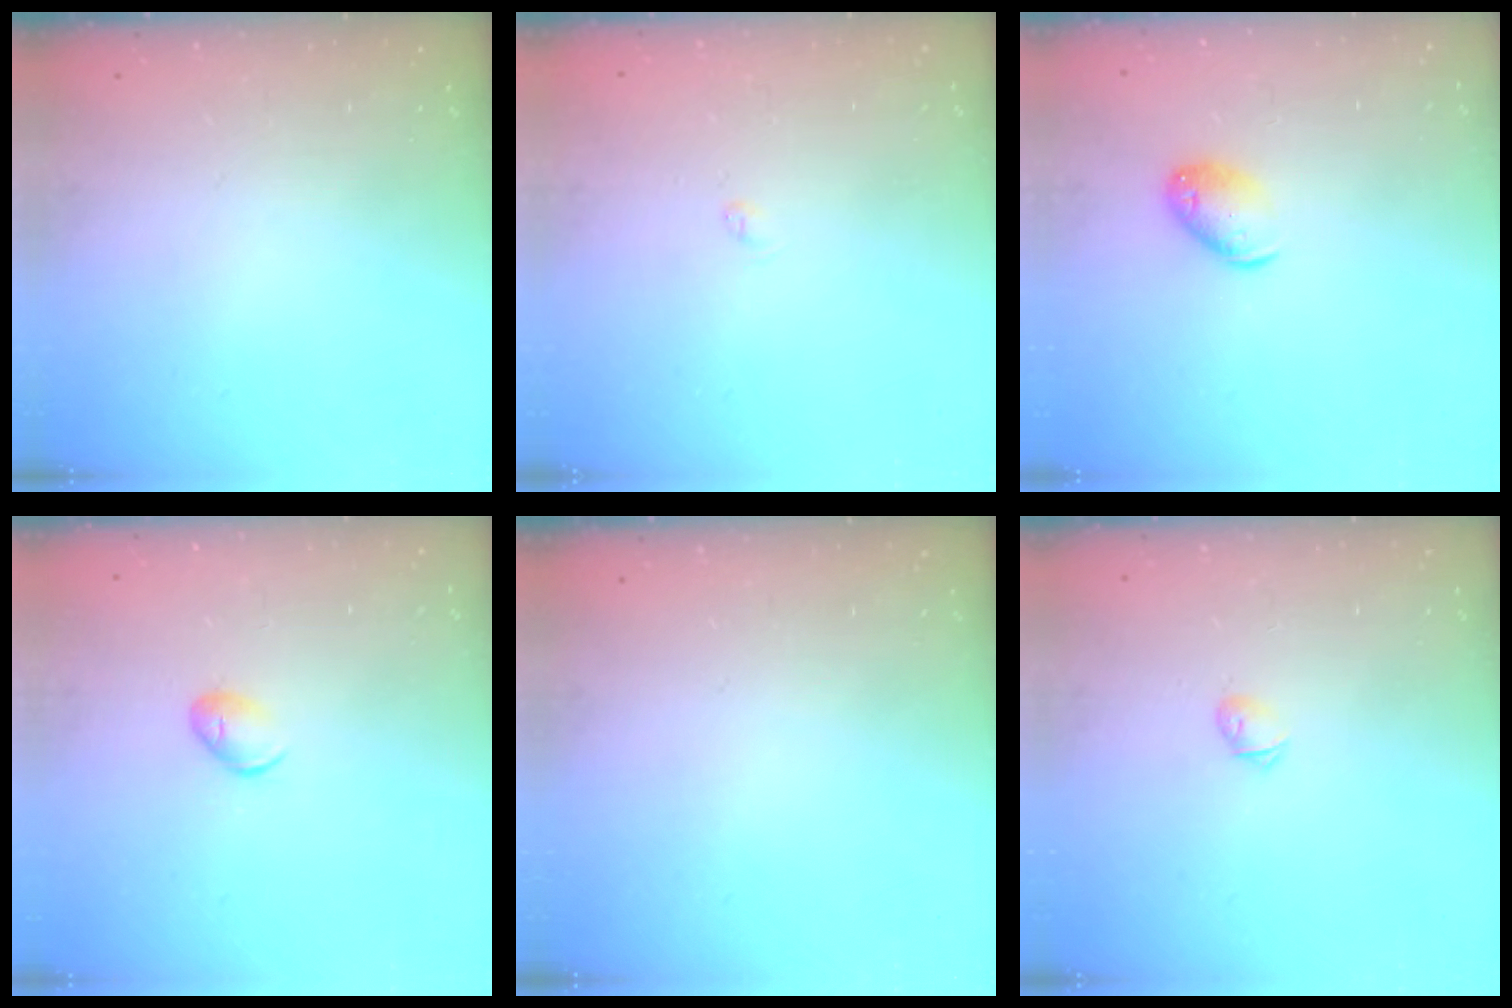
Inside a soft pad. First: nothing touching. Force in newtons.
{"total": 2.2, "press": 2.2, "slide": 0.2}
{"total": 9.1, "press": 9.0, "slide": 1.5}
{"total": 5.9, "press": 5.9, "slide": 0.9}
{"total": 0.0}
{"total": 2.8, "press": 2.7, "slide": 0.6}